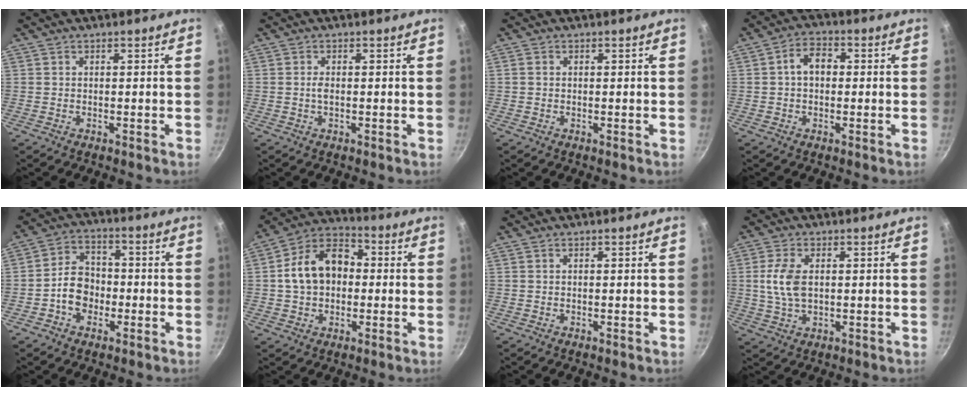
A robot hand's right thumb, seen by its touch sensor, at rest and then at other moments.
{"total": 1.2, "force": [-0.1, 0.5, 1.1], "torque": [-0.023, 0.001, -0.003]}
{"total": 0.7, "force": [0.1, 0.7, 0.1], "torque": [0.001, 0.003, 0.000]}
{"total": 5.6, "force": [0.5, 4.0, 3.9], "torque": [-0.045, 0.016, -0.001]}
{"total": 8.2, "force": [-2.2, 6.4, 4.6], "torque": [-0.044, 0.030, -0.047]}
{"total": 13.4, "force": [0.4, 10.0, 8.9], "torque": [-0.121, 0.037, -0.008]}
{"total": 0.0}
{"total": 7.0, "force": [0.8, 4.1, 5.6], "torque": [-0.114, 0.003, 0.015]}